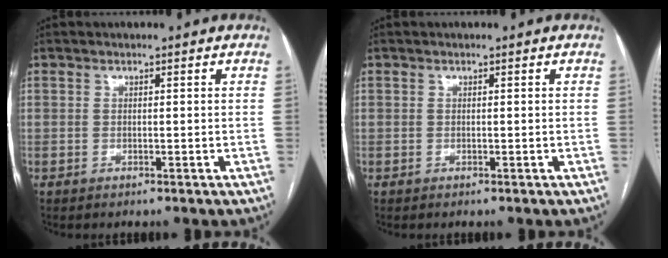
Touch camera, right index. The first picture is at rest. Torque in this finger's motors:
{"motor_torque": [0.00, 0.00, 0.00, 0.00]}